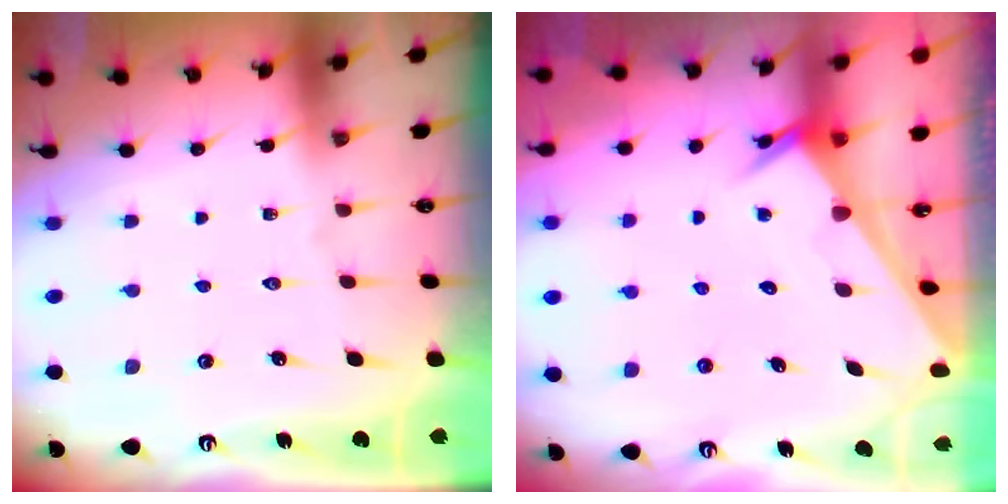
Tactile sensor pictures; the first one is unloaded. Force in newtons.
{"total": 2.4, "press": 2.4, "slide": 0.1}